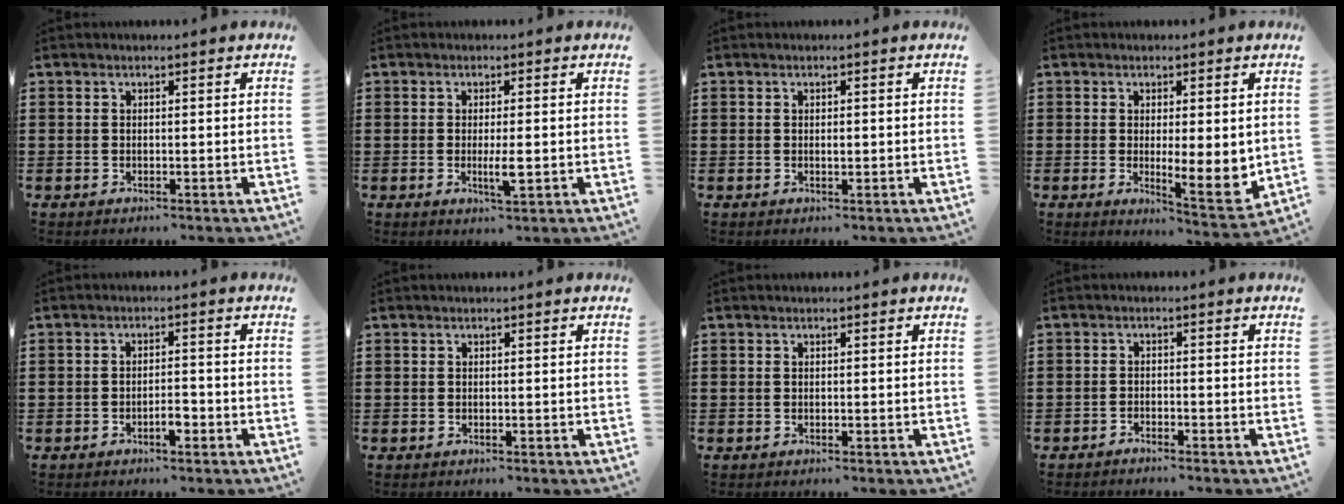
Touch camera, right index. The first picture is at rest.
{"total": 3.4, "force": [-0.6, 0.5, 3.3], "torque": [-0.064, -0.007, -0.013]}
{"total": 0.8, "force": [0.0, 0.3, 0.7], "torque": [-0.015, 0.000, 0.000]}
{"total": 6.0, "force": [0.5, 2.0, 5.6], "torque": [-0.077, -0.013, 0.009]}
{"total": 2.5, "force": [-1.3, 0.8, 2.0], "torque": [-0.036, 0.004, -0.024]}
{"total": 0.0}
{"total": 0.0}
{"total": 1.4, "force": [-1.4, 0.0, 0.0], "torque": [-0.004, 0.004, -0.029]}